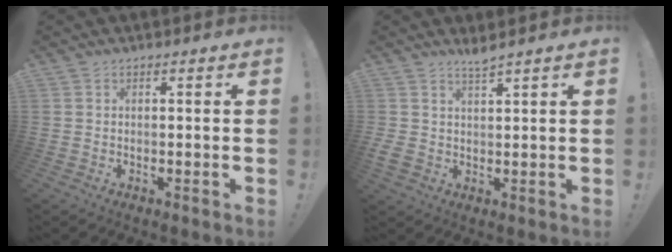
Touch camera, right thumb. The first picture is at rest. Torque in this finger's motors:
{"motor_torque": [0.33, 0.39, 0.25, 0.38, 0.07]}